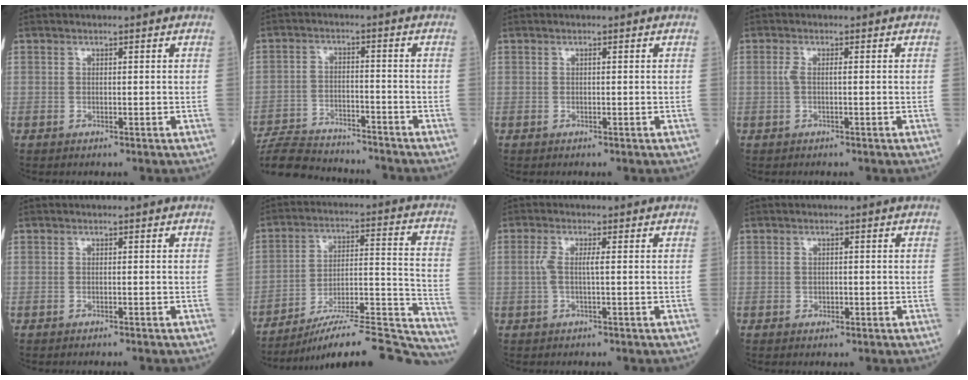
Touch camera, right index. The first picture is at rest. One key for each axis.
{"total": 13.3, "fx": -12.6, "fy": 2.2, "fz": 3.4, "tx": -0.067, "ty": 0.007, "tz": -0.198}
{"total": 0.0}
{"total": 1.3, "fx": 0.0, "fy": 0.2, "fz": 1.3, "tx": -0.028, "ty": 0.001, "tz": -0.001}
{"total": 1.1, "fx": -1.0, "fy": -0.2, "fz": 0.4, "tx": -0.005, "ty": 0.001, "tz": -0.011}
{"total": 22.7, "fx": -21.2, "fy": 0.4, "fz": 8.2, "tx": -0.071, "ty": 0.020, "tz": -0.308}
{"total": 2.4, "fx": 0.0, "fy": 0.1, "fz": 2.4, "tx": -0.054, "ty": 0.003, "tz": 0.000}
{"total": 0.9, "fx": -0.2, "fy": 0.8, "fz": 0.4, "tx": -0.007, "ty": 0.002, "tz": 0.000}